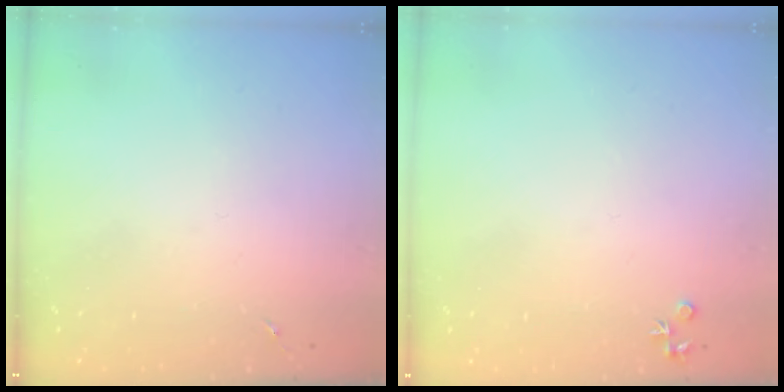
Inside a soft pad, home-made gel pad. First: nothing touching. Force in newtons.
{"total": 4.0, "press": 4.0, "slide": 0.6}